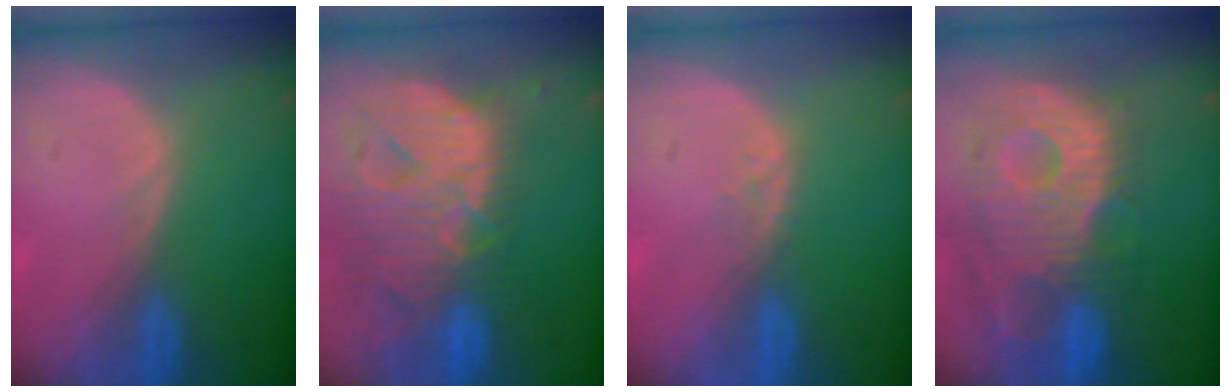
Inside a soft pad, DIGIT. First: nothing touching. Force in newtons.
{"total": 13.8, "press": 11.7, "slide": 7.2}
{"total": 1.3, "press": 1.3, "slide": 0.2}
{"total": 12.7, "press": 11.1, "slide": 6.2}